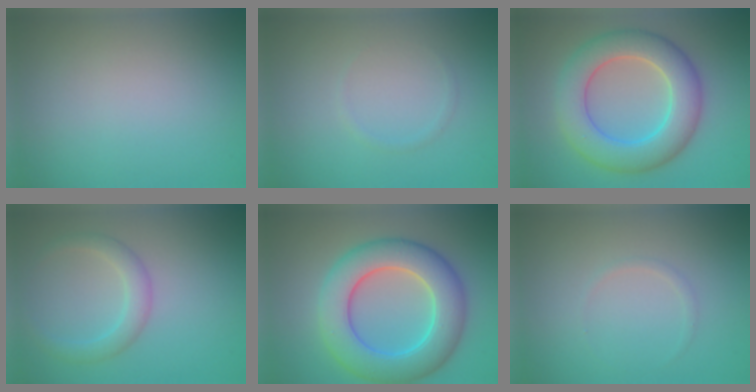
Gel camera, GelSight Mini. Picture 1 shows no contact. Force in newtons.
{"total": 0.5, "press": 0.5, "slide": 0.0}
{"total": 7.9, "press": 7.8, "slide": 0.4}
{"total": 2.4, "press": 2.4, "slide": 0.1}
{"total": 9.0, "press": 9.0, "slide": 0.2}
{"total": 0.6, "press": 0.6, "slide": 0.0}